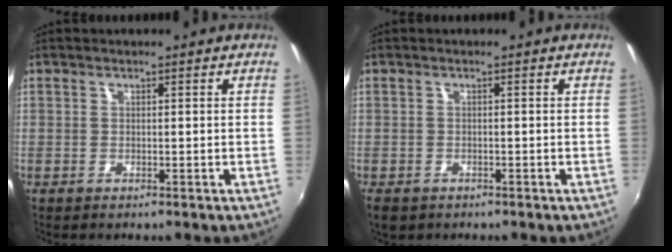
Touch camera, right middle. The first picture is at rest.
{"total": 3.1, "force": [-1.9, 1.9, 1.4], "torque": [-0.033, -0.012, -0.028]}